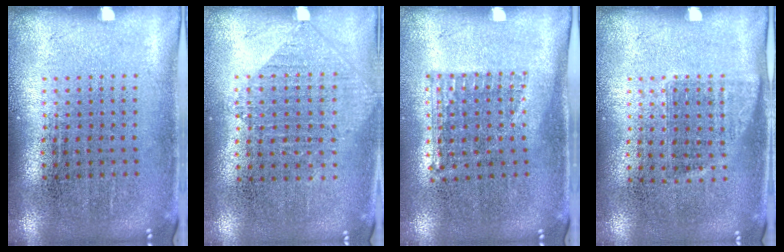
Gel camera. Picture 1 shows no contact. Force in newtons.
{"total": 0.9, "press": 0.9, "slide": 0.2}
{"total": 1.0, "press": 0.9, "slide": 0.5}
{"total": 0.9, "press": 0.8, "slide": 0.4}